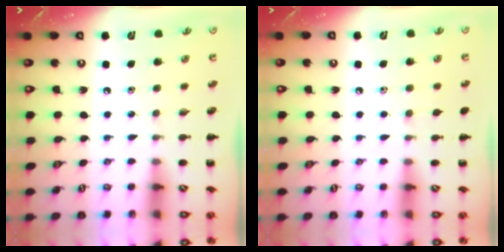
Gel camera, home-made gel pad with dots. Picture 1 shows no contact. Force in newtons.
{"total": 3.2, "press": 2.9, "slide": 1.4}